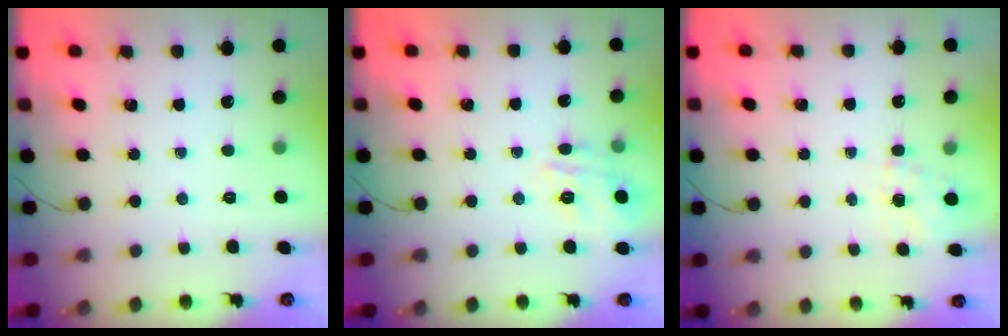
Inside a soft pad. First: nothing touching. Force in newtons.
{"total": 9.2, "press": 9.1, "slide": 0.6}
{"total": 1.4, "press": 0.8, "slide": 1.1}